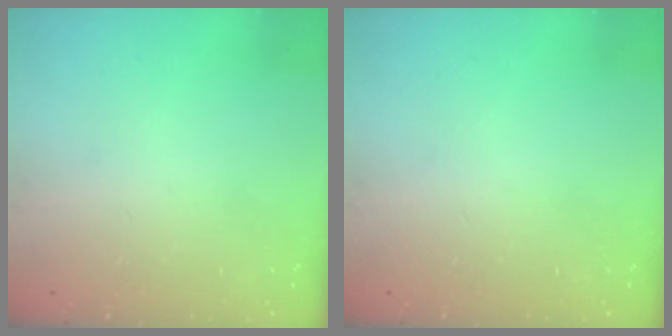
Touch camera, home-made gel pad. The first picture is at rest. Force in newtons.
{"total": 0.0}